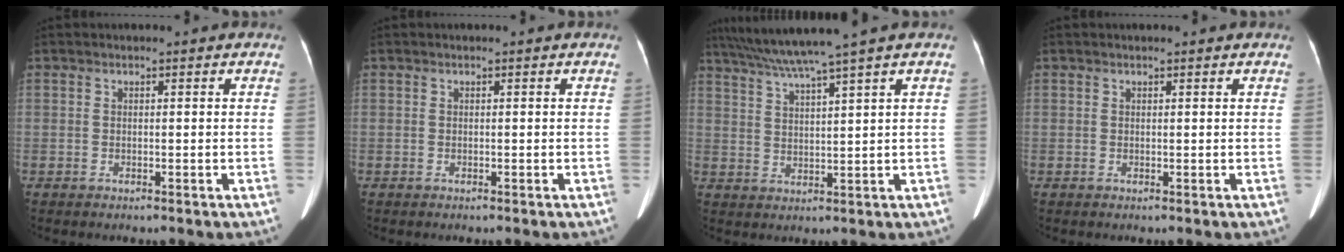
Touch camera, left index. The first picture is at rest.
{"total": 0.0}
{"total": 8.4, "force": [6.7, -2.2, 4.5], "torque": [-0.080, 0.015, 0.119]}
{"total": 1.3, "force": [1.1, 0.2, 0.6], "torque": [-0.008, 0.016, 0.012]}